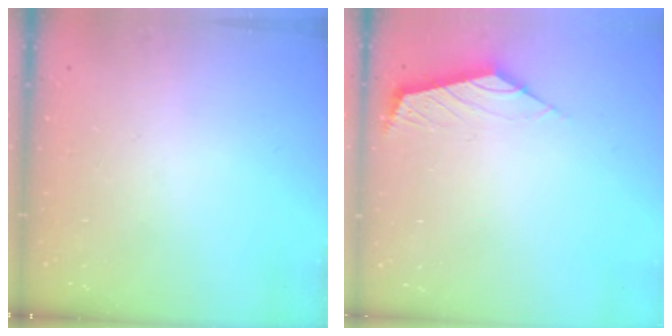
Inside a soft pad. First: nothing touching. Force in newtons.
{"total": 2.4, "press": 2.3, "slide": 0.6}